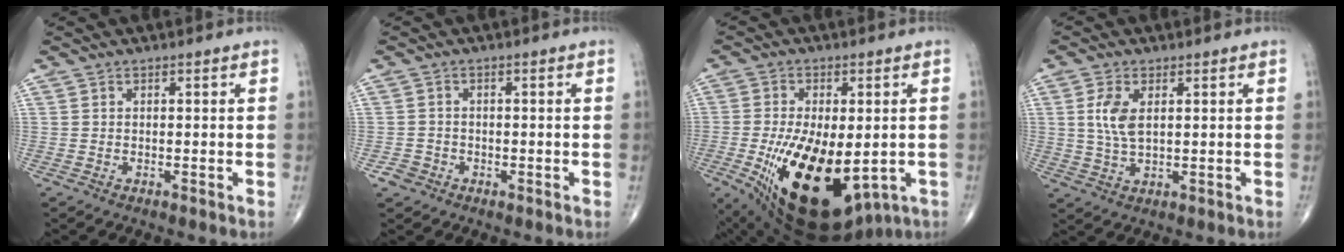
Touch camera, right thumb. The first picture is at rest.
{"total": 2.2, "force": [-1.1, 1.9, 0.2], "torque": [0.008, 0.011, -0.022]}
{"total": 22.2, "force": [-5.6, 11.5, 18.1], "torque": [-0.298, -0.021, -0.055]}
{"total": 5.8, "force": [1.4, 2.8, 4.9], "torque": [-0.106, -0.005, 0.032]}